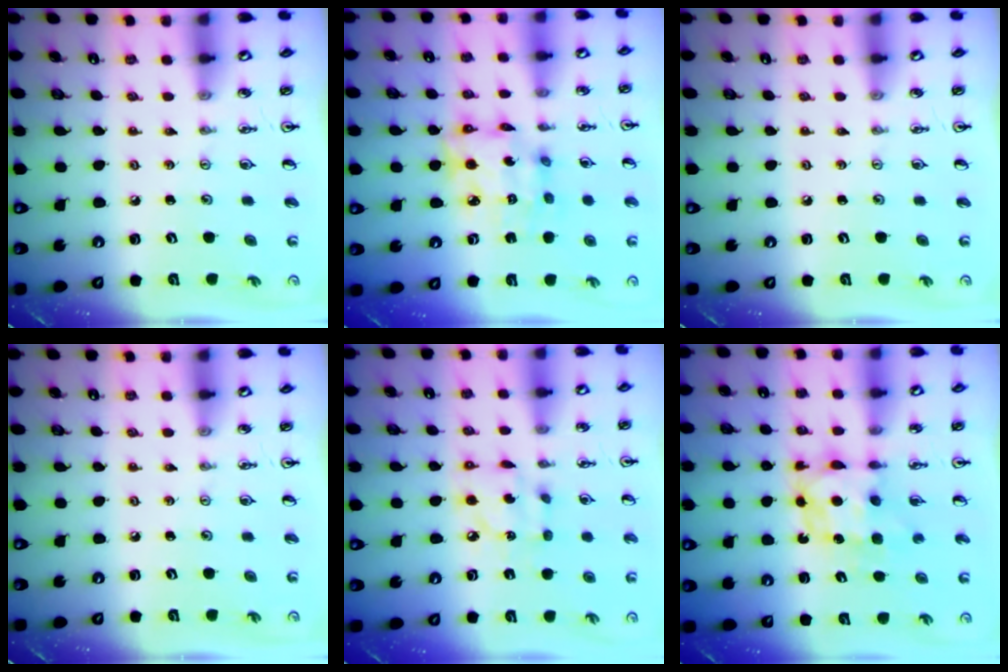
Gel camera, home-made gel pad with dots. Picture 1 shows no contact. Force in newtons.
{"total": 12.0, "press": 12.0, "slide": 1.1}
{"total": 0.0}
{"total": 0.0}
{"total": 7.0, "press": 7.0, "slide": 0.4}
{"total": 6.1, "press": 6.0, "slide": 0.6}